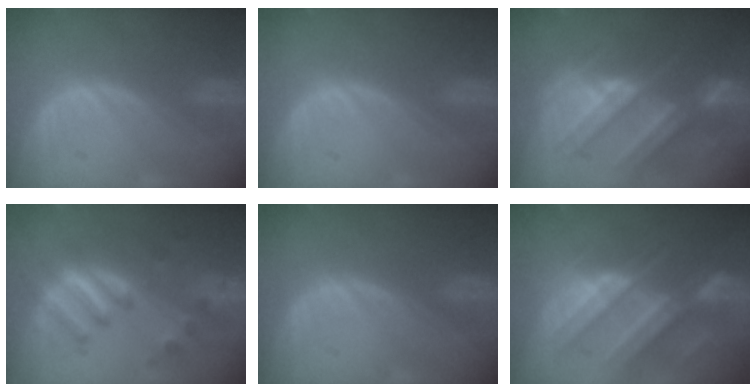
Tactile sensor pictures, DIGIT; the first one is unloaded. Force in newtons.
{"total": 0.0}
{"total": 9.9, "press": 9.6, "slide": 2.3}
{"total": 7.9, "press": 7.8, "slide": 1.0}
{"total": 0.0}
{"total": 11.0, "press": 9.8, "slide": 5.0}